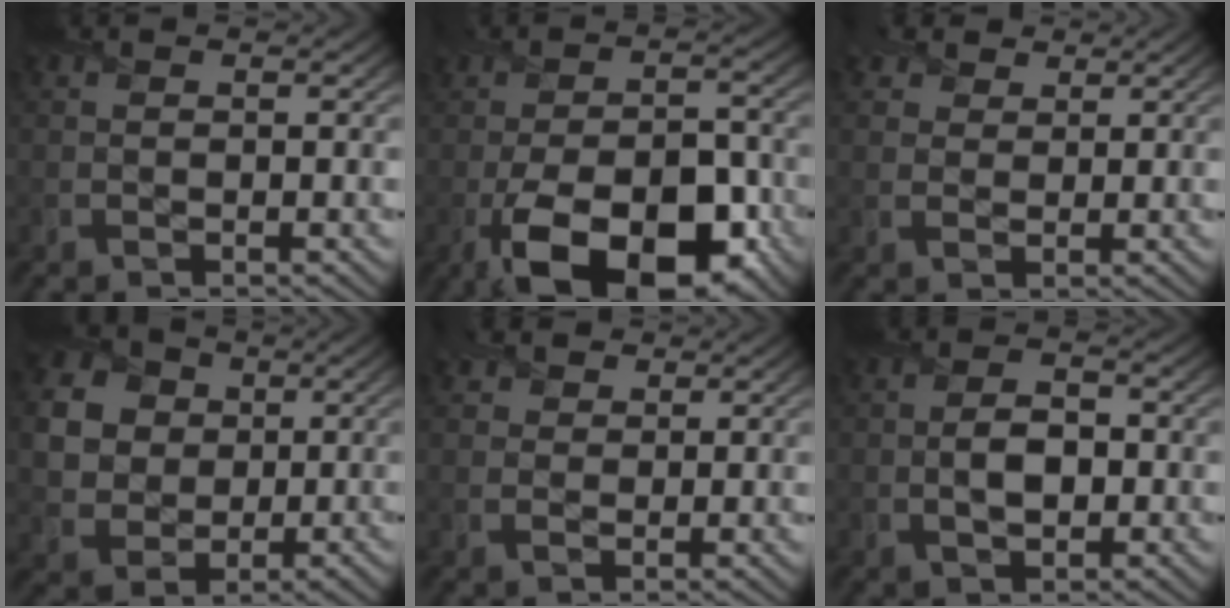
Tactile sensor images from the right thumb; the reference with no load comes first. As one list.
[{"total": 14.4, "force": [-7.0, 6.8, 10.5], "torque": [-0.173, -0.012, -0.113]}, {"total": 3.6, "force": [2.3, 2.5, 1.3], "torque": [-0.038, -0.004, 0.046]}, {"total": 10.0, "force": [1.4, 8.8, 4.6], "torque": [-0.152, 0.005, 0.020]}, {"total": 2.6, "force": [1.5, 1.9, 1.0], "torque": [-0.026, 0.001, 0.025]}, {"total": 3.8, "force": [-0.4, 2.2, 3.1], "torque": [-0.056, 0.002, -0.010]}]